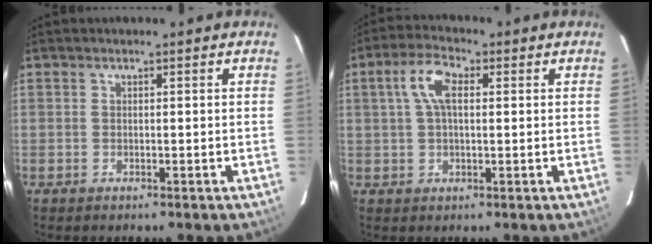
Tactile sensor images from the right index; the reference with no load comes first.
{"total": 6.1, "force": [1.4, 2.8, 5.2], "torque": [-0.103, 0.016, 0.027]}